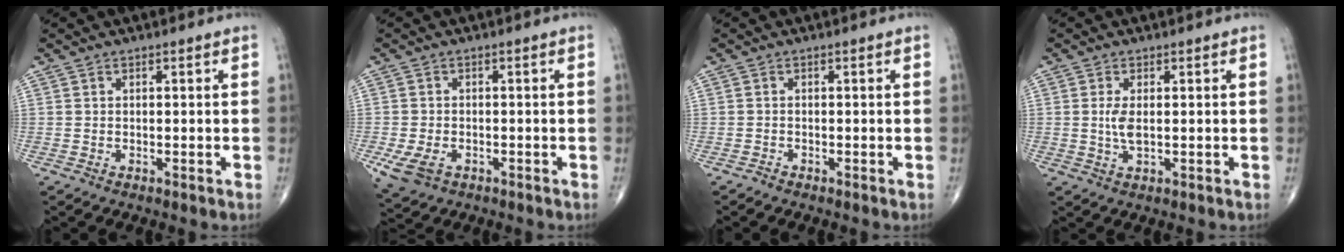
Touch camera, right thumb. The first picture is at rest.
{"total": 5.3, "force": [-2.1, 3.6, 3.3], "torque": [-0.069, 0.002, -0.031]}
{"total": 0.5, "force": [-0.5, 0.1, 0.0], "torque": [-0.002, 0.000, -0.015]}
{"total": 3.1, "force": [0.2, 1.2, 2.9], "torque": [-0.063, -0.007, 0.007]}